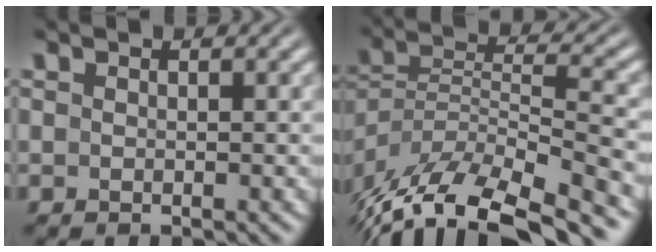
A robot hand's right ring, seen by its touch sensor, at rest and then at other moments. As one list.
[{"total": 10.8, "force": [-6.0, 5.9, 6.8], "torque": [-0.147, -0.050, -0.073]}]